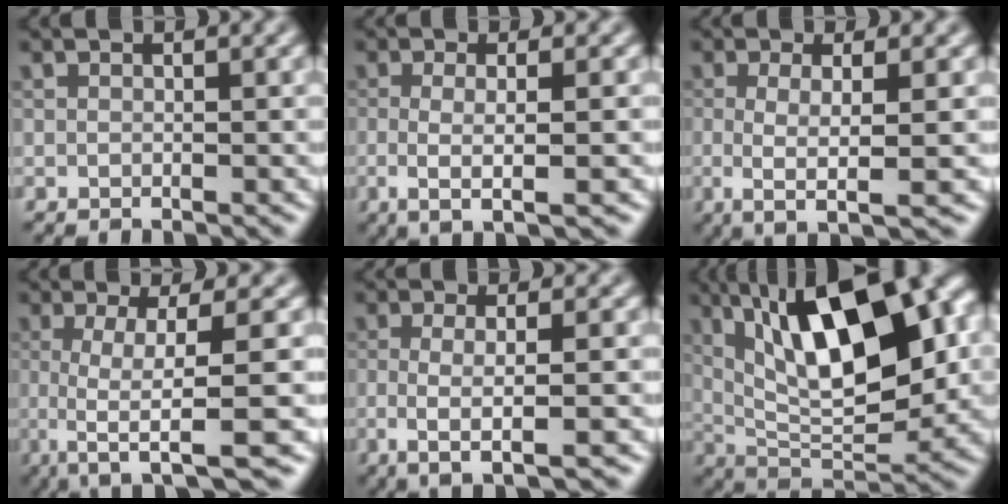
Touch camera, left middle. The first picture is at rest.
{"total": 3.3, "force": [-0.9, 0.7, 3.1], "torque": [-0.055, -0.005, -0.011]}
{"total": 4.1, "force": [-1.0, 0.8, 3.9], "torque": [-0.071, -0.004, -0.016]}
{"total": 7.3, "force": [-2.2, 1.5, 6.8], "torque": [-0.091, -0.011, -0.037]}
{"total": 3.7, "force": [-1.1, 0.8, 3.5], "torque": [-0.061, -0.007, -0.015]}
{"total": 13.9, "force": [3.6, 5.0, 12.4], "torque": [-0.180, 0.014, 0.053]}